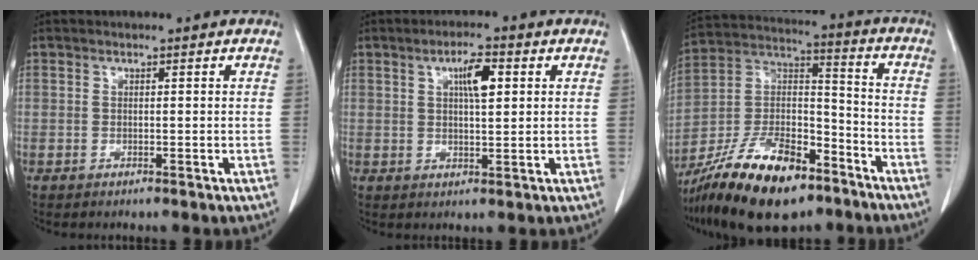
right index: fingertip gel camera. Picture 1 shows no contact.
{"total": 5.0, "force": [1.7, 1.1, 4.6], "torque": [-0.080, 0.004, 0.029]}
{"total": 20.7, "force": [-14.1, 7.5, 13.2], "torque": [-0.263, 0.005, -0.248]}